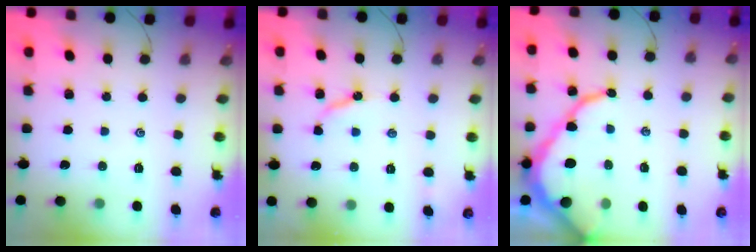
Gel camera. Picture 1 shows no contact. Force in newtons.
{"total": 5.0, "press": 4.9, "slide": 0.6}
{"total": 11.6, "press": 11.5, "slide": 1.3}